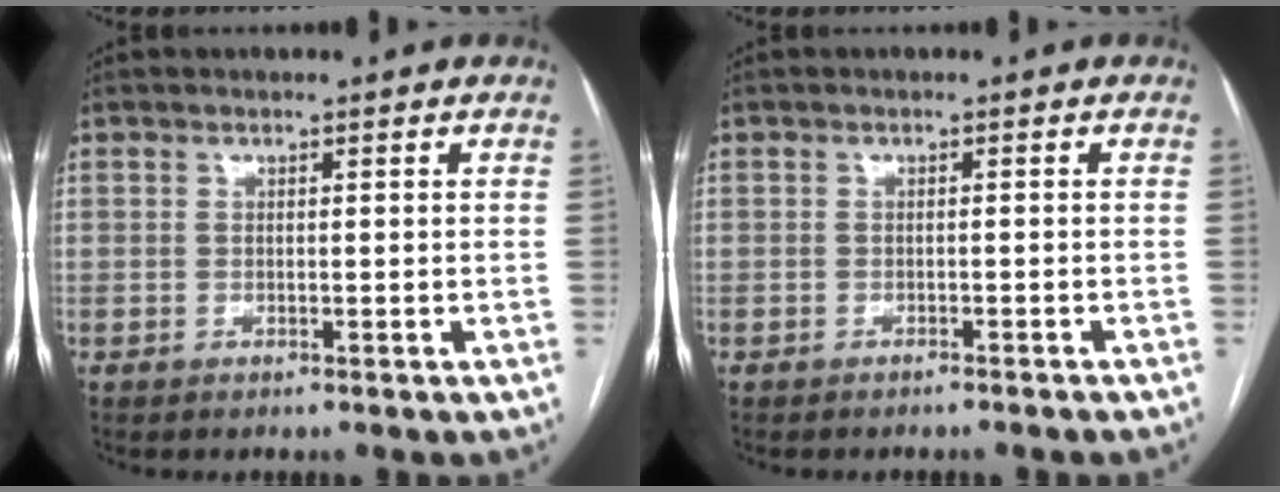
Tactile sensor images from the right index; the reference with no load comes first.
{"total": 2.5, "force": [-2.3, 0.2, 0.9], "torque": [-0.015, 0.000, -0.026]}